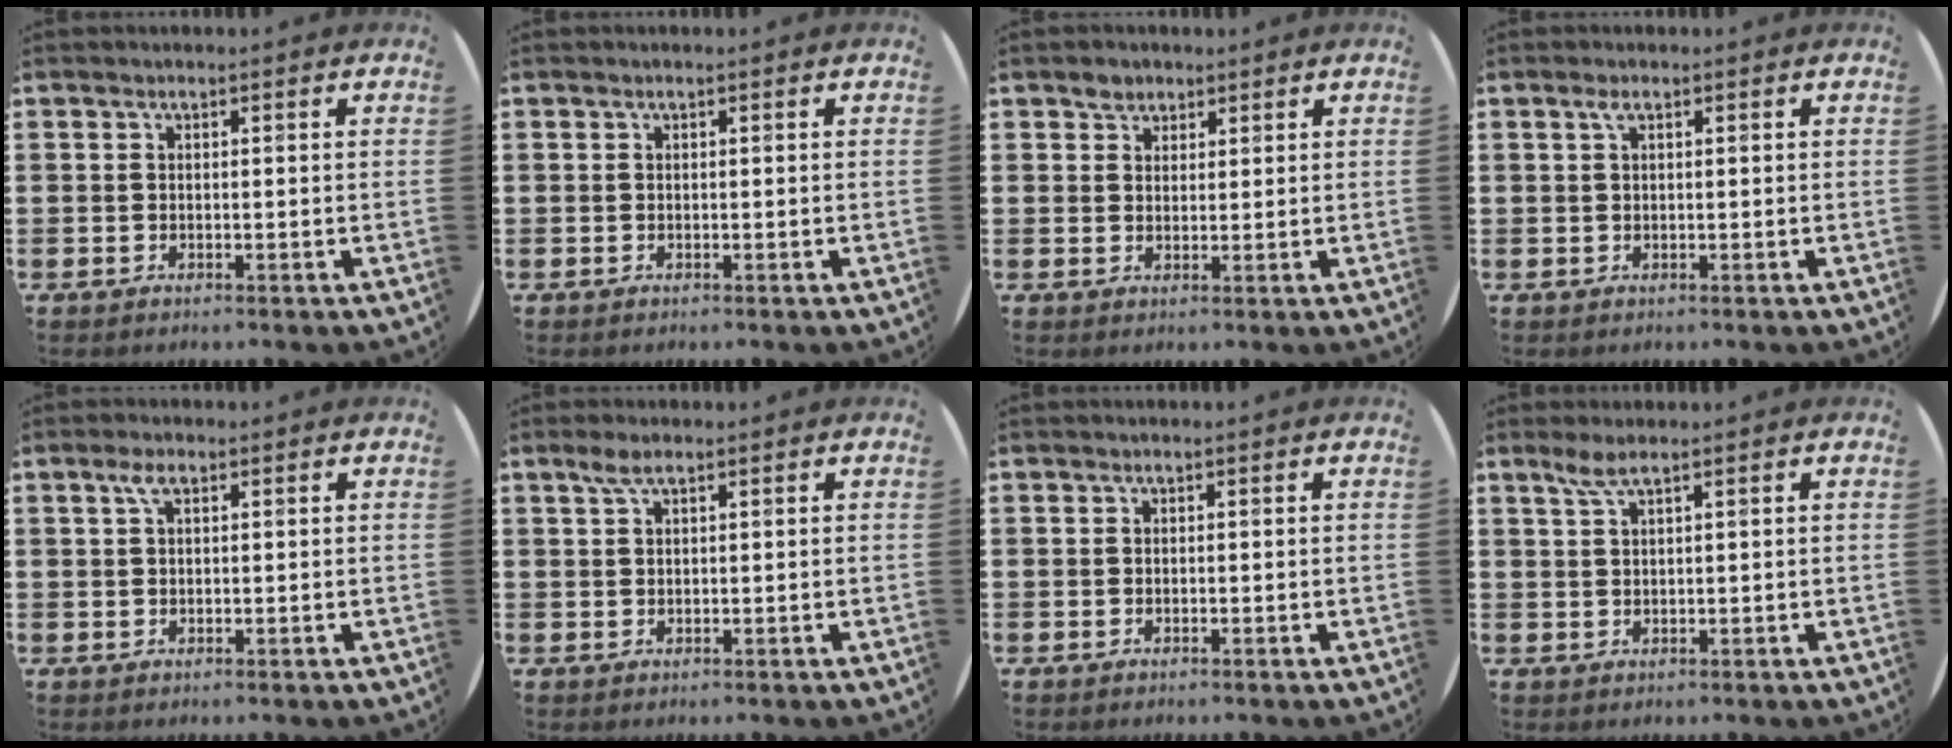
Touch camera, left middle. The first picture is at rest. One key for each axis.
{"total": 0.0}
{"total": 2.0, "fx": 1.6, "fy": 1.1, "fz": 0.1, "tx": 0.003, "ty": -0.001, "tz": 0.031}
{"total": 1.1, "fx": 0.5, "fy": 0.4, "fz": 0.9, "tx": -0.019, "ty": 0.004, "tz": 0.008}
{"total": 2.1, "fx": 1.0, "fy": 0.8, "fz": 1.6, "tx": -0.036, "ty": 0.006, "tz": 0.017}
{"total": 2.1, "fx": 1.3, "fy": 0.5, "fz": 1.6, "tx": -0.034, "ty": 0.005, "tz": 0.023}
{"total": 0.0}
{"total": 2.3, "fx": 1.5, "fy": 0.0, "fz": 1.7, "tx": -0.037, "ty": 0.001, "tz": 0.027}